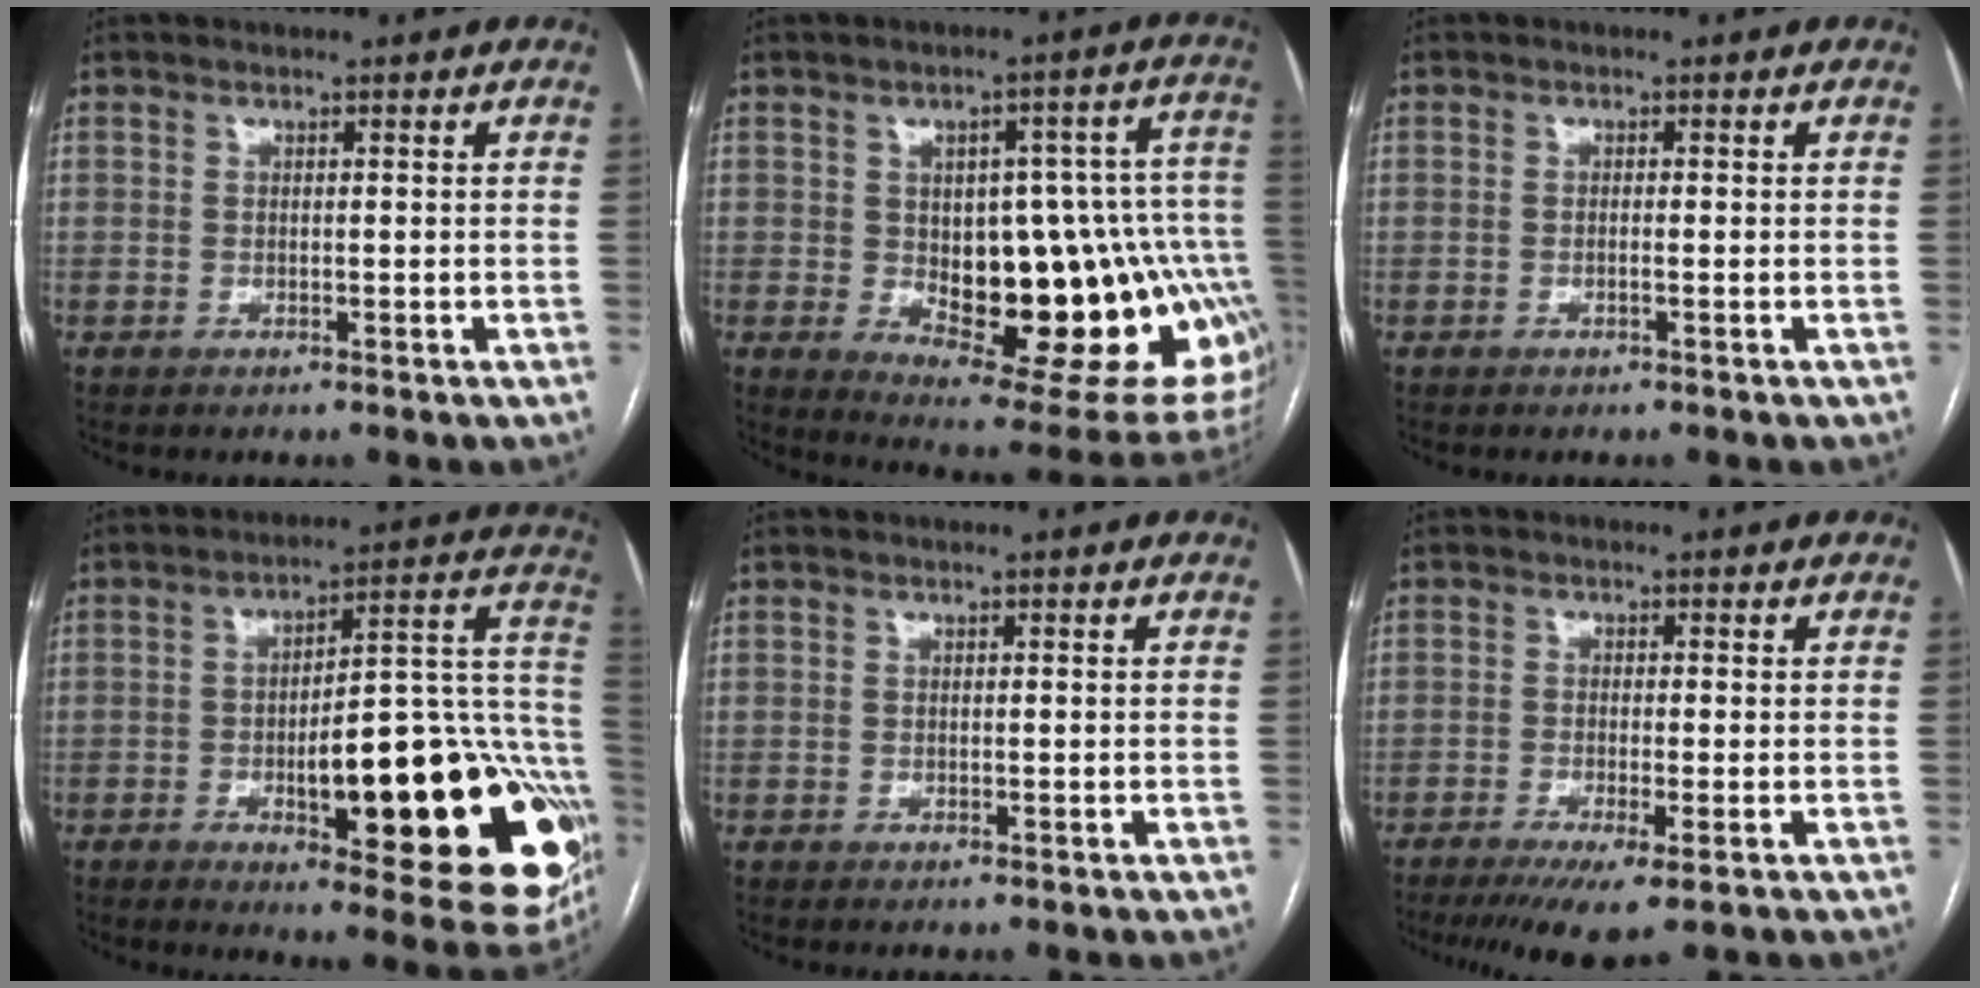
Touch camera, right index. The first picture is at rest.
{"total": 25.2, "force": [-3.5, 8.9, 23.4], "torque": [-0.236, 0.021, -0.023]}
{"total": 0.6, "force": [-0.2, -0.1, 0.5], "torque": [-0.010, 0.000, -0.003]}
{"total": 29.6, "force": [-7.5, 7.2, 27.8], "torque": [-0.260, 0.015, -0.088]}
{"total": 0.0}
{"total": 6.2, "force": [-3.6, 0.5, 5.0], "torque": [-0.081, -0.017, -0.060]}